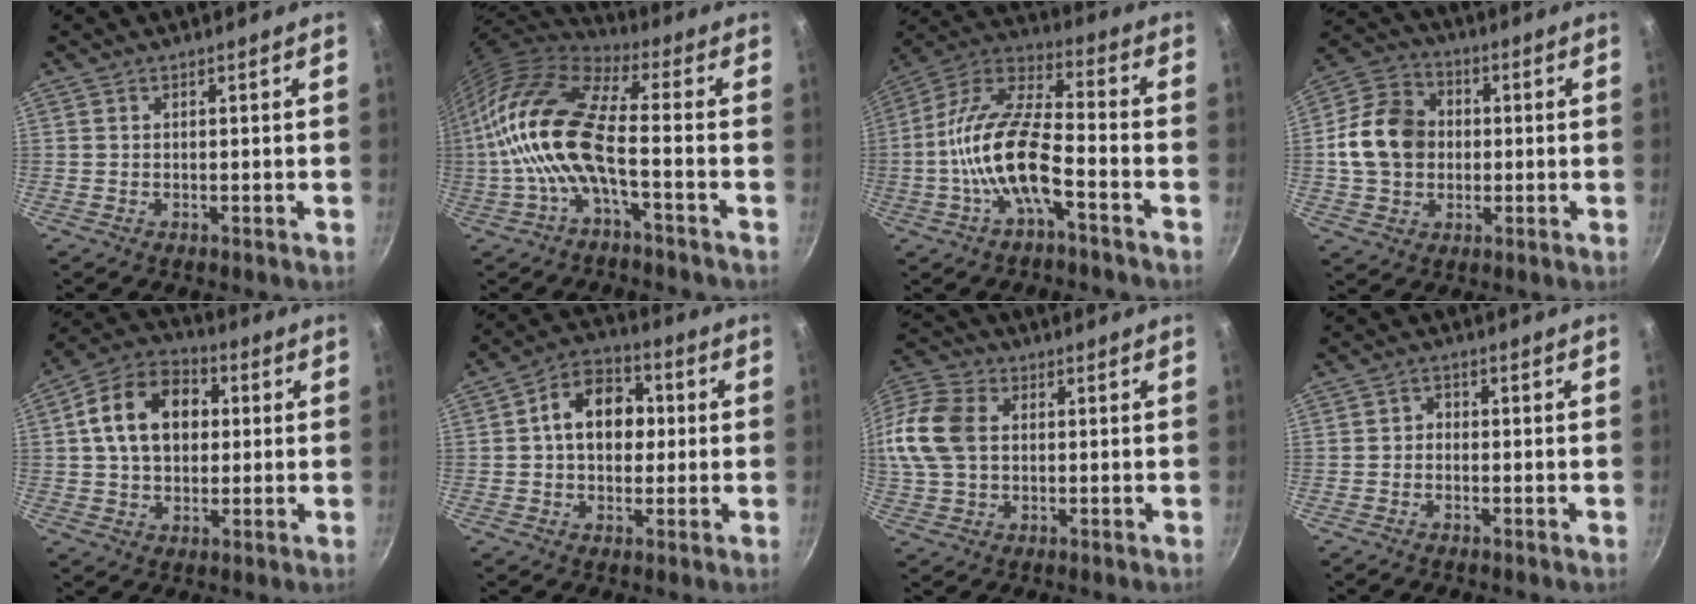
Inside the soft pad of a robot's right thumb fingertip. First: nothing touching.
{"total": 16.7, "force": [-2.5, 6.4, 15.2], "torque": [-0.308, 0.028, -0.061]}
{"total": 15.3, "force": [-5.2, 5.7, 13.2], "torque": [-0.254, 0.047, -0.114]}
{"total": 13.2, "force": [0.2, 10.8, 7.7], "torque": [-0.114, 0.020, -0.008]}
{"total": 14.7, "force": [2.5, 10.6, 9.8], "torque": [-0.138, 0.023, 0.026]}
{"total": 12.2, "force": [1.2, 8.9, 8.2], "torque": [-0.084, 0.023, 0.002]}
{"total": 16.8, "force": [1.9, 12.4, 11.2], "torque": [-0.248, 0.029, 0.025]}
{"total": 1.6, "force": [-0.7, 1.3, 0.7], "torque": [-0.007, 0.011, -0.016]}